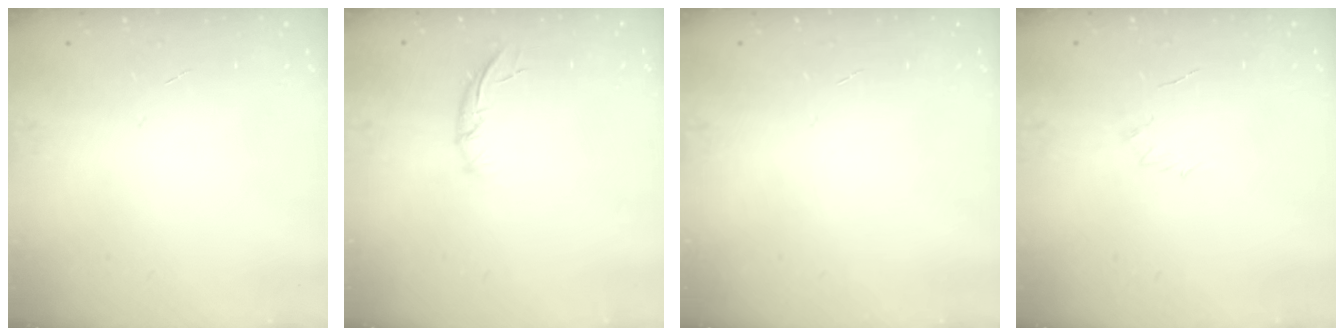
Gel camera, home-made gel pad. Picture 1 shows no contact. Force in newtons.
{"total": 6.5, "press": 6.4, "slide": 1.4}
{"total": 0.0}
{"total": 2.5, "press": 2.4, "slide": 0.7}